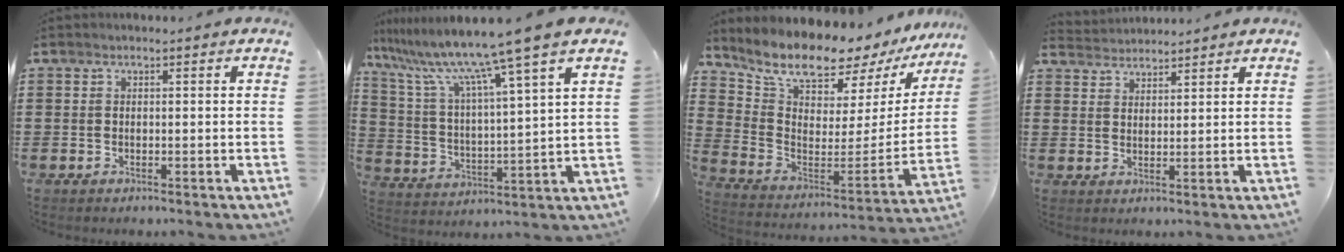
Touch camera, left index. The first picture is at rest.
{"total": 10.8, "force": [8.8, -1.1, 6.1], "torque": [-0.155, -0.056, 0.137]}
{"total": 9.9, "force": [8.9, 2.6, 3.5], "torque": [-0.094, -0.077, 0.151]}
{"total": 2.8, "force": [2.7, 0.3, -0.5], "torque": [0.001, -0.007, 0.051]}